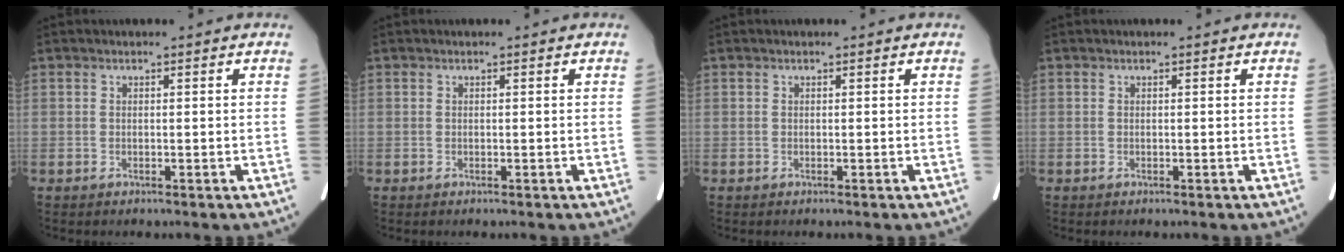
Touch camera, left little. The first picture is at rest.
{"total": 0.0}
{"total": 0.0}
{"total": 0.0}